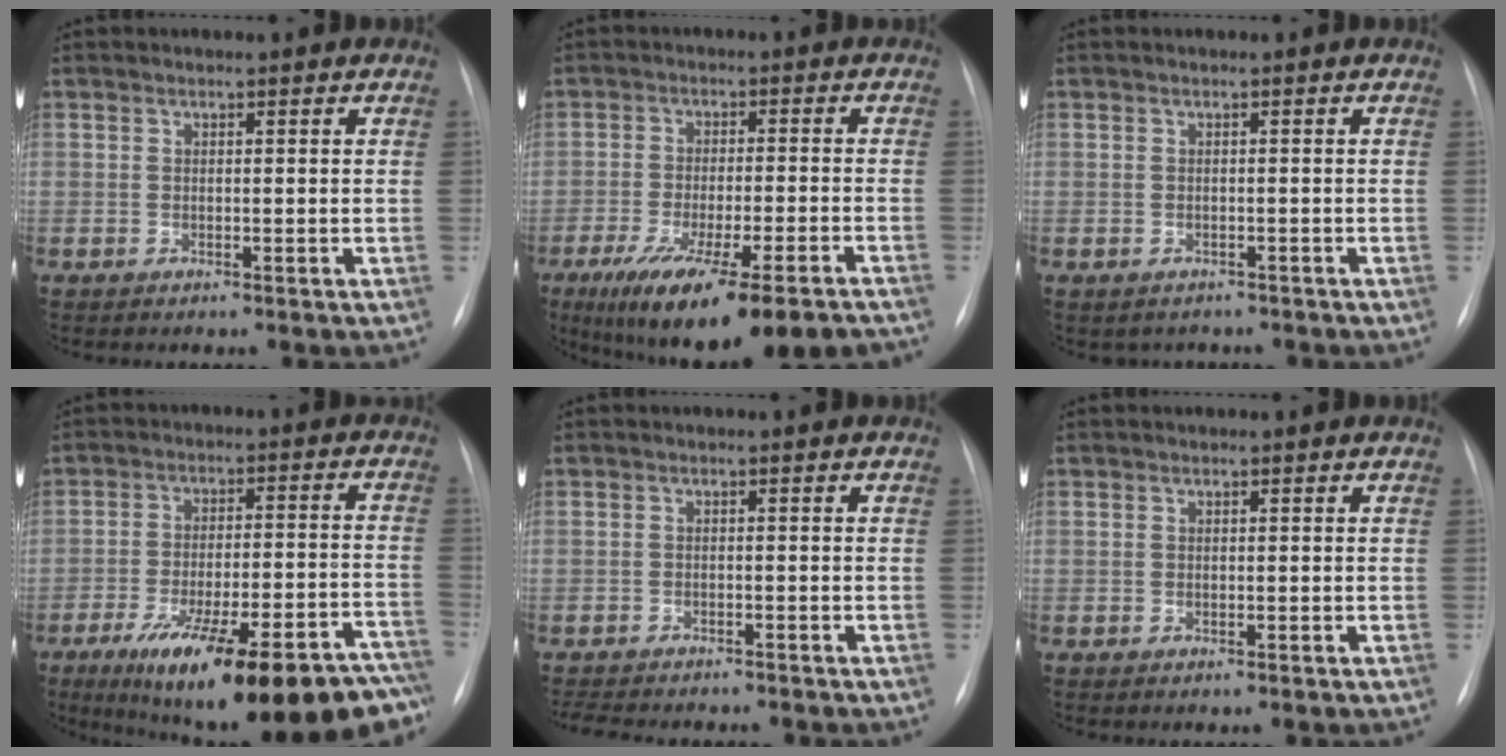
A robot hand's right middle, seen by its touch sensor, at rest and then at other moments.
{"total": 19.0, "force": [-14.1, 2.8, 12.5], "torque": [-0.163, -0.025, -0.210]}
{"total": 2.2, "force": [-1.8, 1.3, 0.2], "torque": [-0.011, 0.004, -0.020]}
{"total": 26.5, "force": [-19.4, 5.1, 17.3], "torque": [-0.186, 0.002, -0.271]}
{"total": 8.4, "force": [-7.4, 2.1, 3.4], "torque": [-0.056, -0.005, -0.099]}
{"total": 0.0}